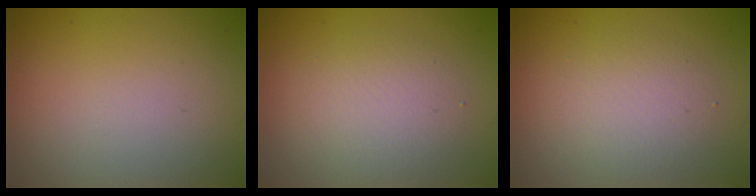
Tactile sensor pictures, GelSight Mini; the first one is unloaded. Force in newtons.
{"total": 3.0, "press": 3.0, "slide": 0.2}
{"total": 2.8, "press": 2.8, "slide": 0.2}